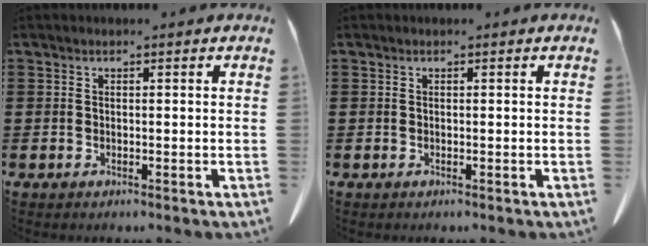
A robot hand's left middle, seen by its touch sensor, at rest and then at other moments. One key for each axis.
{"total": 0.0}